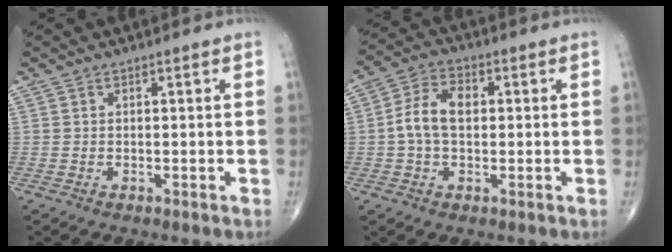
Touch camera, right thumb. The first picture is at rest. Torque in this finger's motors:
{"motor_torque": [0.75, 0.73, 0.91, -0.14, 0.30]}